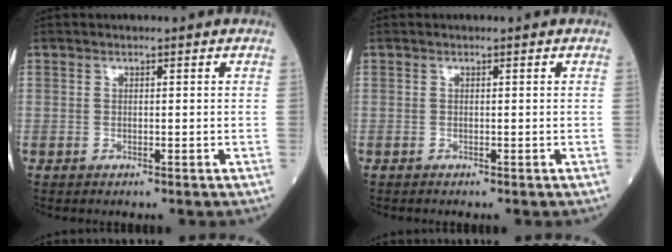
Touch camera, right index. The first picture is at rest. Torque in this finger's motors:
{"motor_torque": [0.00, 0.00, 0.00, -0.02]}